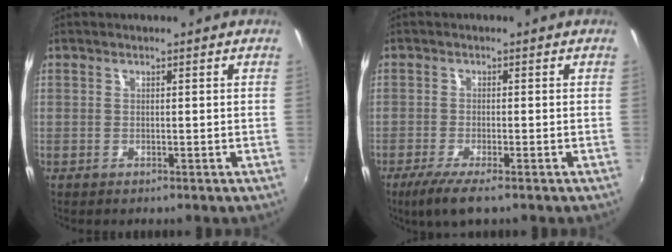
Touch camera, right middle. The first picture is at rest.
{"total": 5.5, "force": [-3.7, 0.7, 4.1], "torque": [-0.095, -0.023, -0.066]}